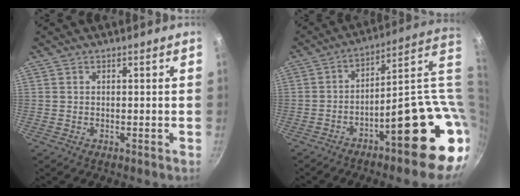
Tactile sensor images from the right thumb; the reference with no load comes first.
{"total": 21.8, "force": [-2.3, 7.2, 20.5], "torque": [-0.229, 0.009, -0.025]}